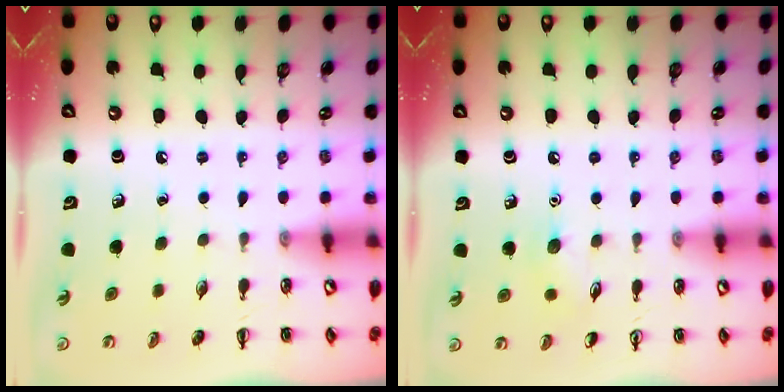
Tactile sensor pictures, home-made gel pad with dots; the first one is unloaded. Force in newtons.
{"total": 5.1, "press": 4.9, "slide": 1.3}